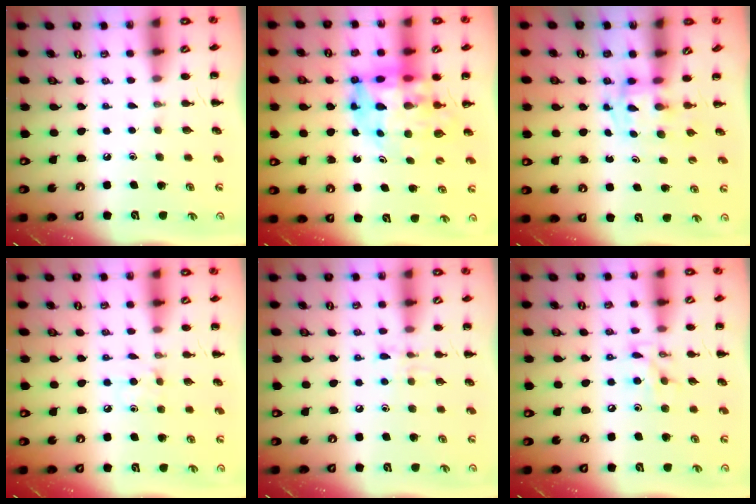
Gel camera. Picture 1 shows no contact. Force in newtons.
{"total": 10.3, "press": 9.8, "slide": 3.1}
{"total": 2.9, "press": 2.9, "slide": 0.2}
{"total": 5.3, "press": 5.1, "slide": 1.3}
{"total": 5.9, "press": 5.8, "slide": 1.1}
{"total": 8.7, "press": 8.6, "slide": 0.6}